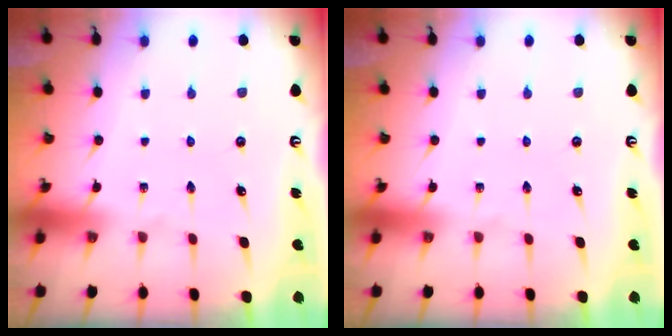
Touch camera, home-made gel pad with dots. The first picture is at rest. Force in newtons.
{"total": 0.0}